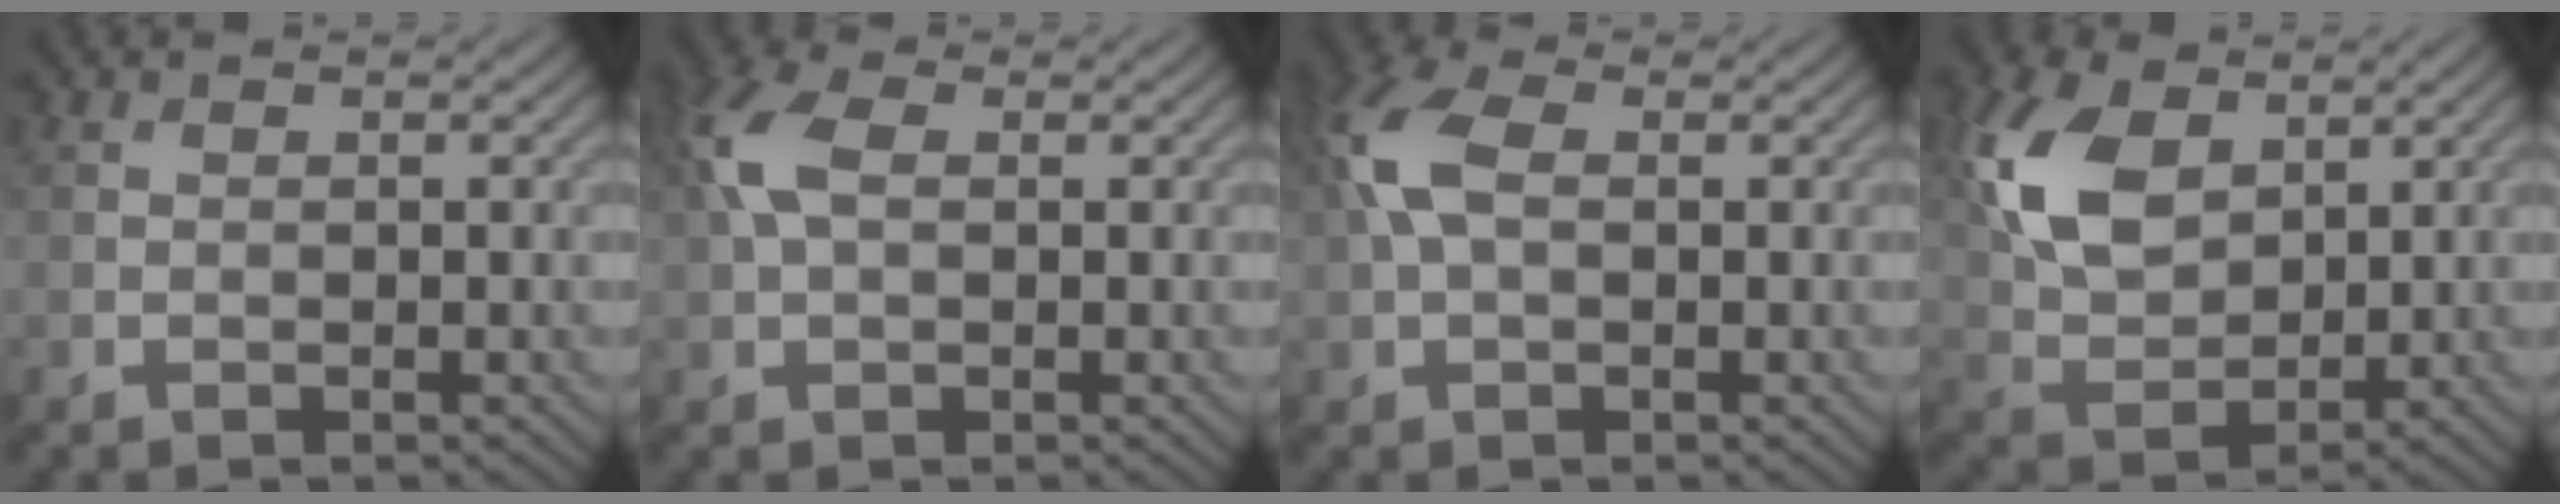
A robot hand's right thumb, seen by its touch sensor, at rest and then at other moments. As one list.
[{"total": 5.3, "force": [1.2, 3.1, 4.1], "torque": [-0.108, 0.016, 0.015]}, {"total": 6.3, "force": [1.1, 3.6, 5.1], "torque": [-0.132, 0.019, 0.011]}, {"total": 10.6, "force": [4.1, 6.5, 7.3], "torque": [-0.193, 0.012, 0.082]}]